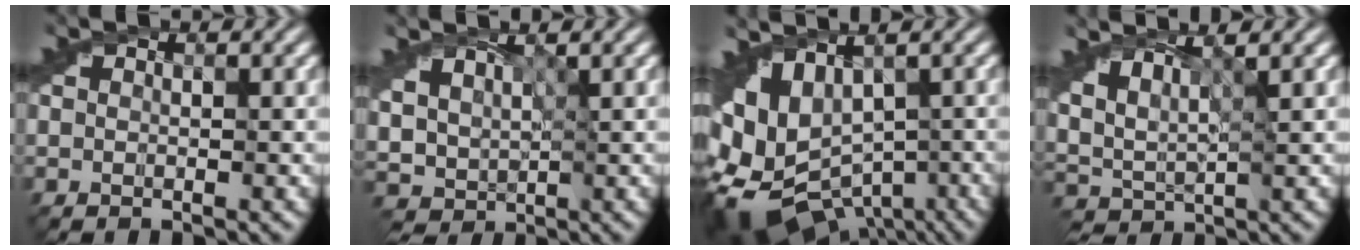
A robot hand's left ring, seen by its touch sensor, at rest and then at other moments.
{"total": 3.2, "force": [2.0, 1.7, 1.9], "torque": [-0.057, 0.005, 0.049]}
{"total": 12.1, "force": [-2.3, 8.2, 8.7], "torque": [-0.169, -0.014, 0.000]}
{"total": 4.5, "force": [3.2, 1.4, 2.8], "torque": [-0.067, 0.008, 0.057]}